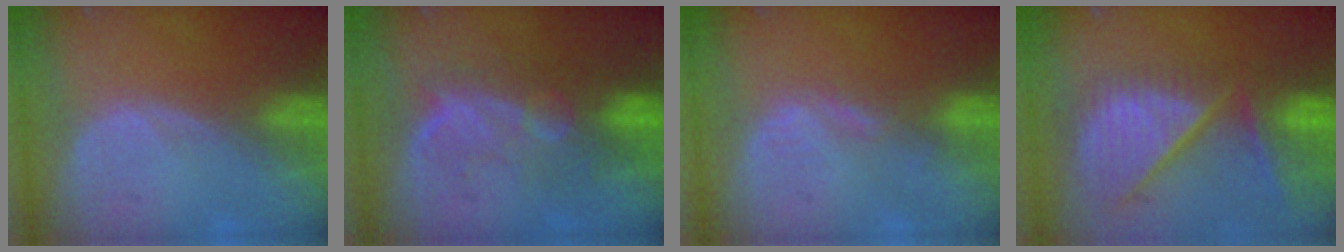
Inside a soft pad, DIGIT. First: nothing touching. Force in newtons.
{"total": 9.6, "press": 8.5, "slide": 4.4}
{"total": 1.6, "press": 1.6, "slide": 0.2}
{"total": 13.1, "press": 10.9, "slide": 7.3}